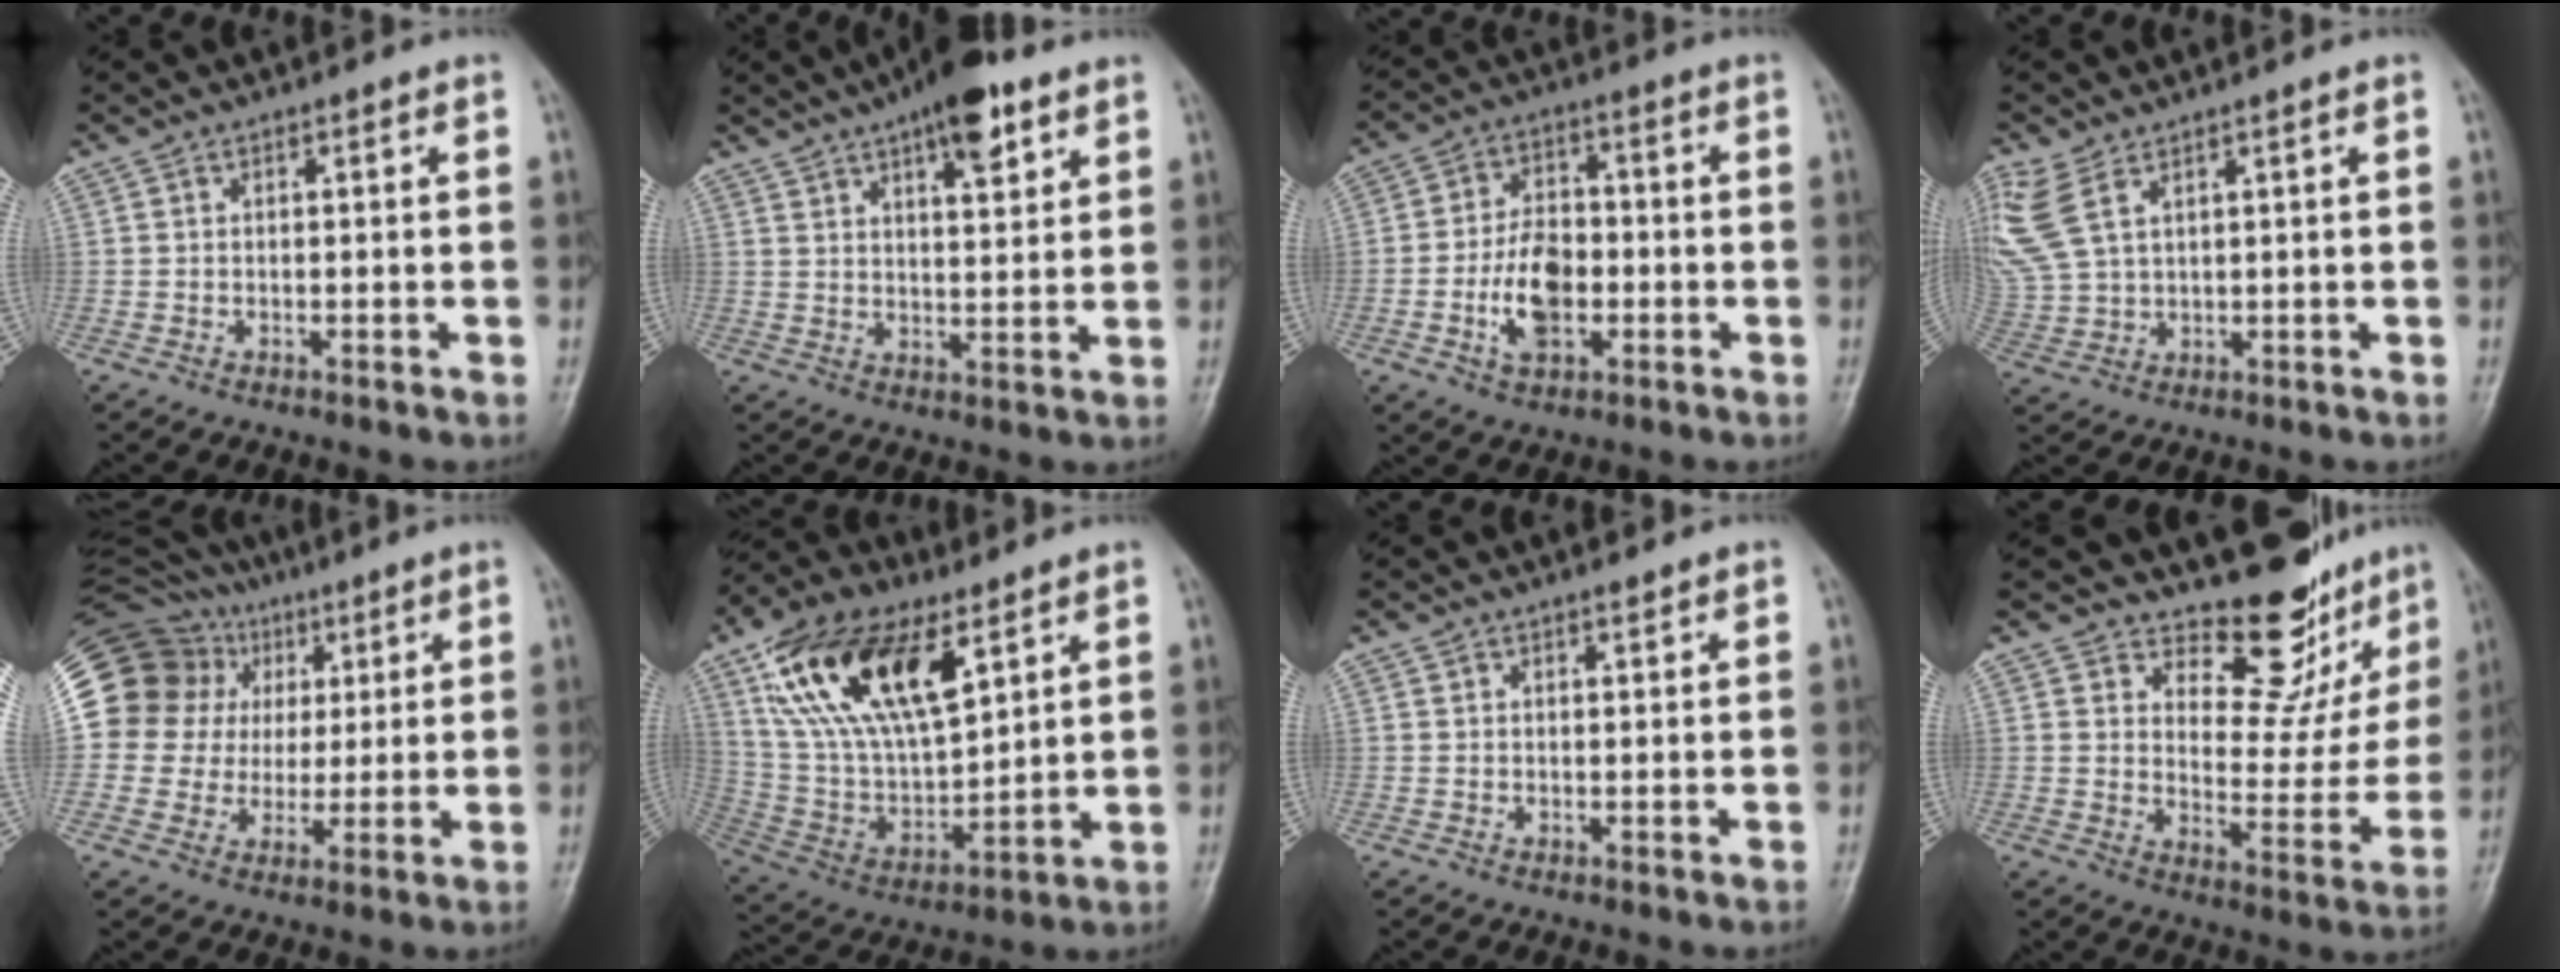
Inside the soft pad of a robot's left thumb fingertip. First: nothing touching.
{"total": 10.7, "force": [6.4, 3.7, 7.7], "torque": [-0.095, -0.023, 0.095]}
{"total": 10.1, "force": [-2.4, 6.3, 7.5], "torque": [-0.120, 0.015, -0.044]}
{"total": 9.1, "force": [4.7, 4.8, 6.2], "torque": [-0.159, 0.000, 0.109]}
{"total": 23.1, "force": [6.9, 20.6, 8.0], "torque": [-0.169, 0.073, 0.138]}
{"total": 22.9, "force": [10.8, 11.1, 16.8], "torque": [-0.293, -0.029, 0.206]}
{"total": 0.9, "force": [0.8, 0.3, 0.3], "torque": [-0.003, -0.007, 0.013]}
{"total": 13.6, "force": [11.9, 5.6, 3.6], "torque": [0.002, -0.110, 0.157]}